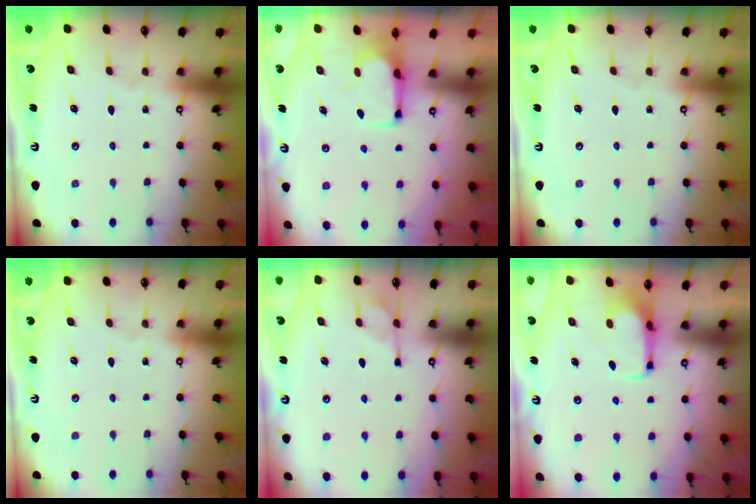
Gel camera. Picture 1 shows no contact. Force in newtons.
{"total": 1.7, "press": 1.6, "slide": 0.6}
{"total": 0.0}
{"total": 0.0}
{"total": 1.1, "press": 0.0, "slide": 1.0}
{"total": 1.5, "press": 1.4, "slide": 0.5}